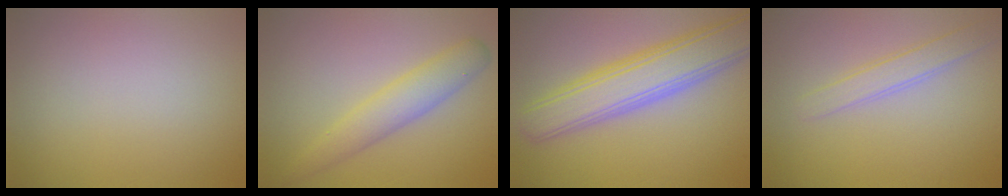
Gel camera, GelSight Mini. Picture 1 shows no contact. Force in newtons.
{"total": 3.5, "press": 3.5, "slide": 0.2}
{"total": 7.2, "press": 7.2, "slide": 0.1}
{"total": 2.3, "press": 2.3, "slide": 0.1}